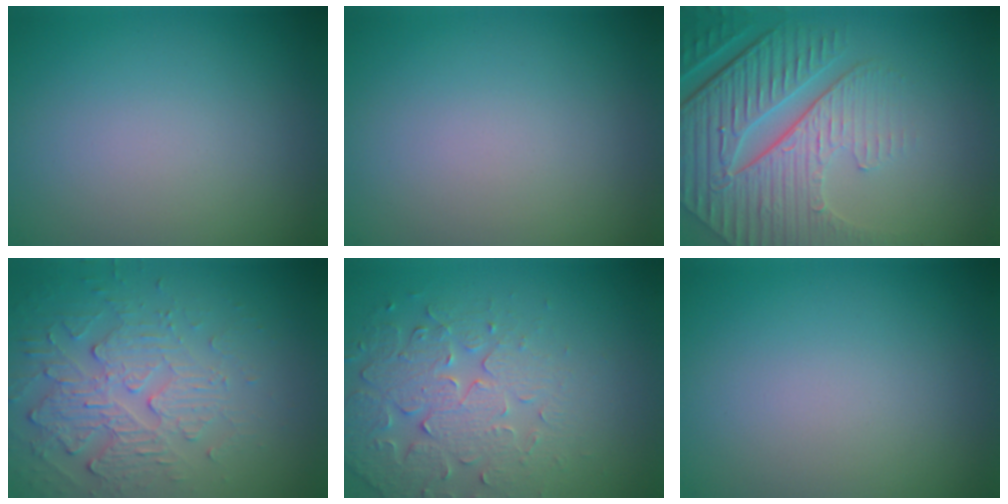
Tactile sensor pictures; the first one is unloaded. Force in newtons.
{"total": 0.0}
{"total": 9.0, "press": 6.2, "slide": 6.5}
{"total": 4.2, "press": 3.5, "slide": 2.3}
{"total": 4.1, "press": 3.9, "slide": 1.3}
{"total": 0.0}